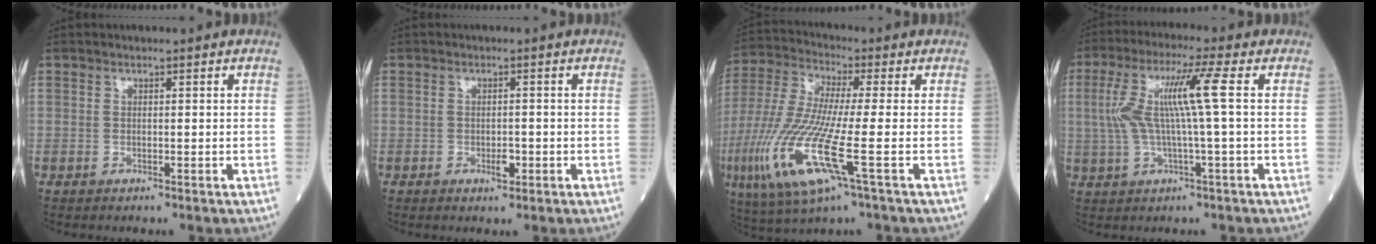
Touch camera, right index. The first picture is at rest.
{"total": 1.6, "force": [-0.7, 0.7, 1.3], "torque": [-0.018, 0.000, -0.010]}
{"total": 15.6, "force": [-5.0, 1.5, 14.7], "torque": [-0.334, -0.029, -0.098]}
{"total": 9.0, "force": [1.0, -0.6, 9.0], "torque": [-0.187, 0.019, 0.019]}